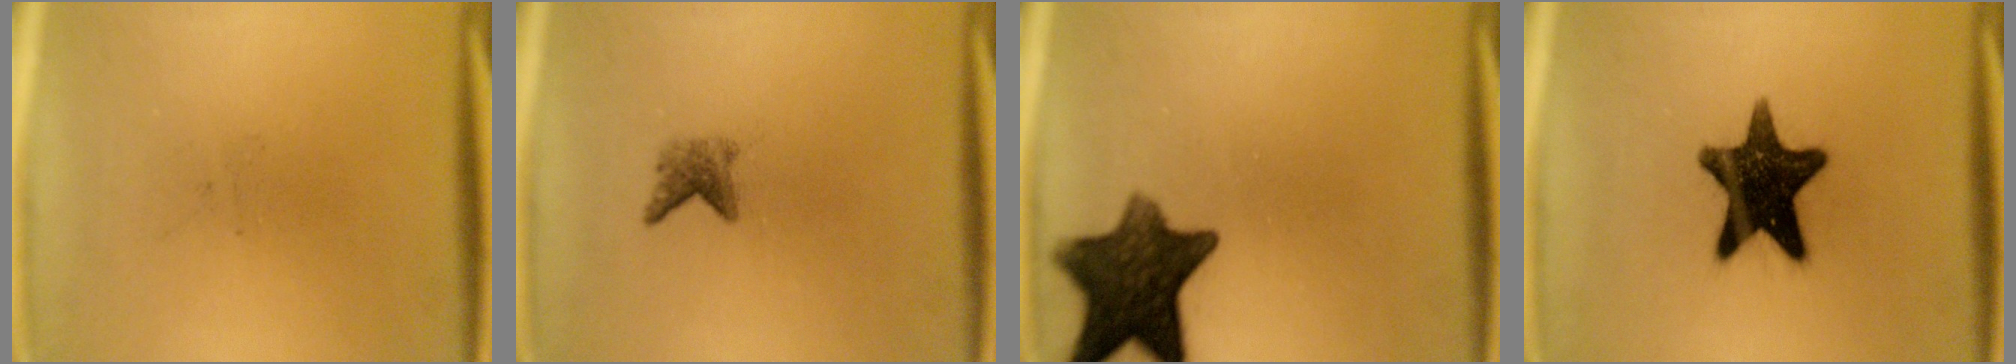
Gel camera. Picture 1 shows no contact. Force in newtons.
{"total": 2.1}
{"total": 12.1}
{"total": 14.9}